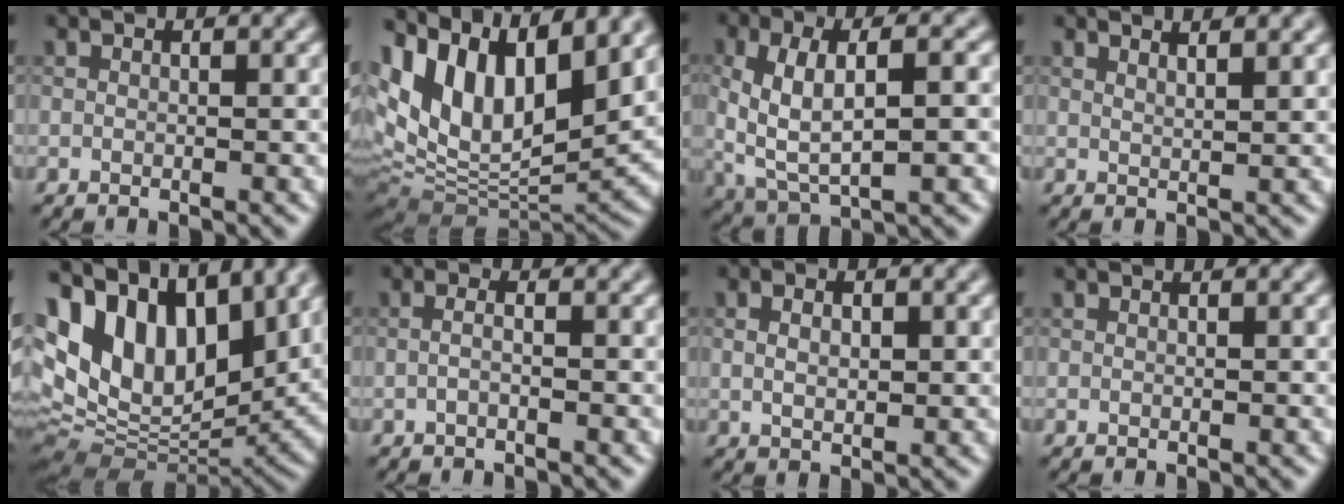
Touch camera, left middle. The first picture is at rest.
{"total": 14.4, "force": [5.6, 7.6, 10.8], "torque": [-0.201, 0.005, 0.116]}
{"total": 6.9, "force": [0.0, 3.0, 6.3], "torque": [-0.122, 0.001, 0.000]}
{"total": 2.9, "force": [2.1, 1.0, 1.7], "torque": [-0.001, 0.013, 0.007]}
{"total": 15.8, "force": [6.0, 9.1, 11.5], "torque": [-0.223, 0.028, 0.105]}
{"total": 1.0, "force": [-0.3, 0.2, 0.9], "torque": [-0.017, -0.005, -0.011]}
{"total": 2.5, "force": [0.5, 1.3, 2.1], "torque": [-0.039, 0.000, 0.011]}
{"total": 0.0}